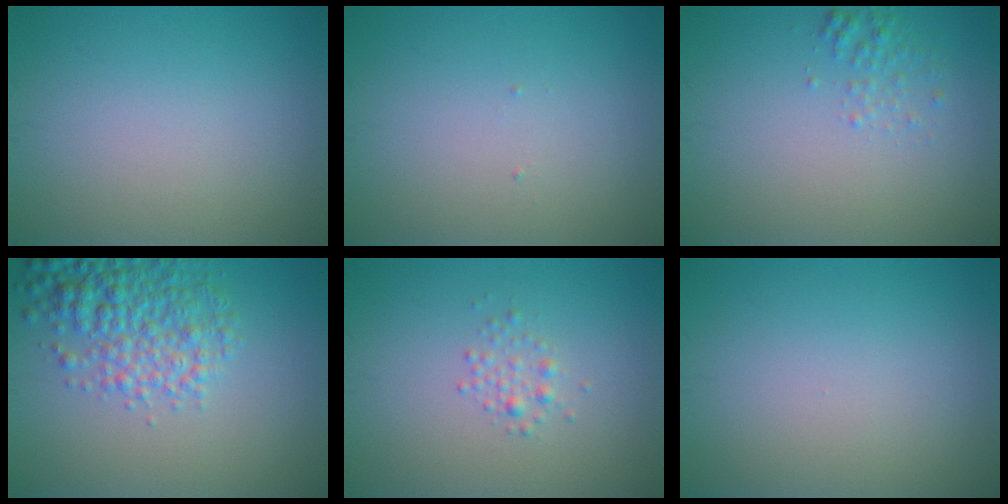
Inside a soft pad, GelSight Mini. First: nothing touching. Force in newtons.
{"total": 0.0}
{"total": 1.3, "press": 1.3, "slide": 0.1}
{"total": 5.3, "press": 5.3, "slide": 0.1}
{"total": 1.2, "press": 1.2, "slide": 0.1}
{"total": 0.0}